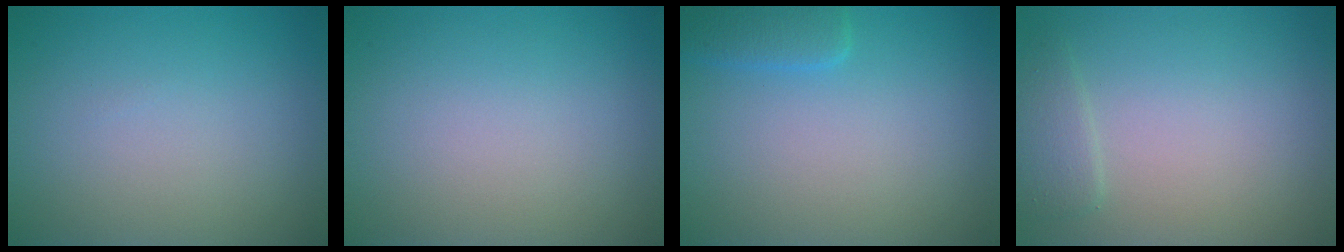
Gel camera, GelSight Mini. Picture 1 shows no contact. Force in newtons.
{"total": 0.0}
{"total": 2.0, "press": 2.0, "slide": 0.1}
{"total": 1.5, "press": 1.4, "slide": 0.1}